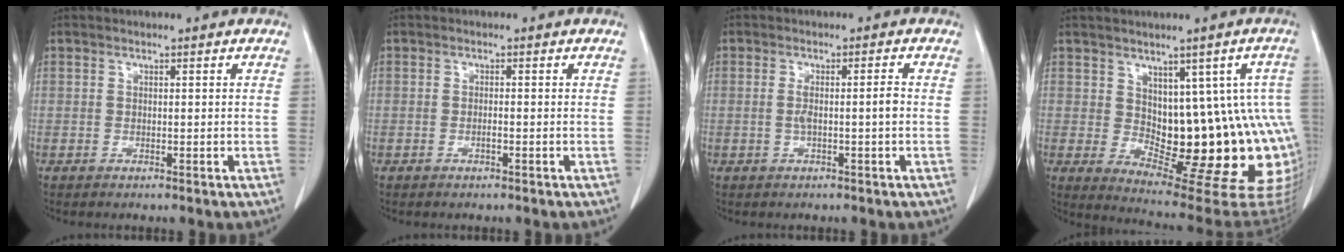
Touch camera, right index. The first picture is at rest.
{"total": 0.7, "force": [-0.3, 0.0, 0.6], "torque": [-0.014, 0.001, -0.005]}
{"total": 2.9, "force": [-0.4, 0.0, 2.8], "torque": [-0.052, 0.004, -0.004]}
{"total": 16.2, "force": [0.5, 7.2, 14.5], "torque": [-0.127, 0.018, 0.026]}